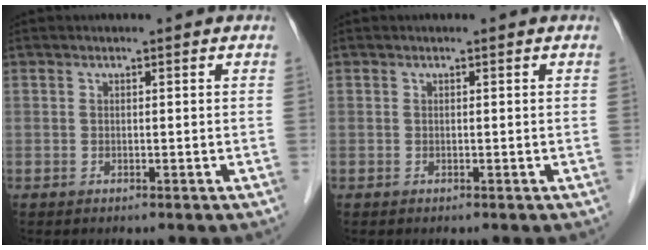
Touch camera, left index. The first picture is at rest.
{"total": 0.0}